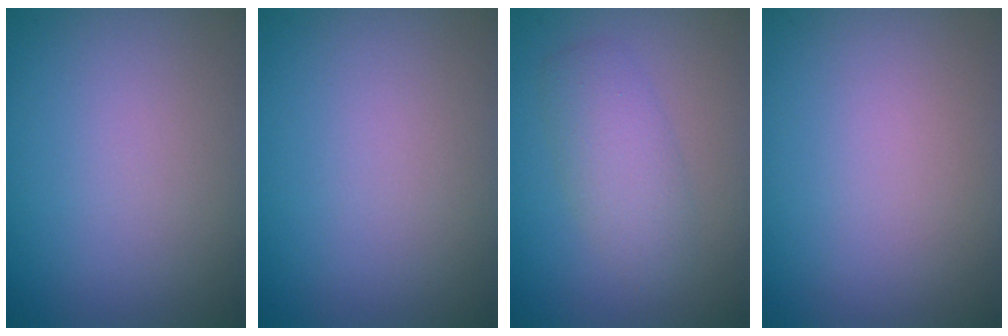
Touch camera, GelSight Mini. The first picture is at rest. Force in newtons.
{"total": 0.0}
{"total": 3.0, "press": 3.0, "slide": 0.1}
{"total": 0.0}